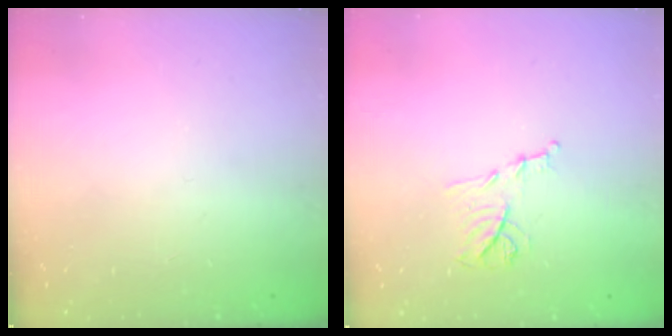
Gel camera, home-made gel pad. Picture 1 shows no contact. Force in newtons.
{"total": 8.8, "press": 8.7, "slide": 1.0}